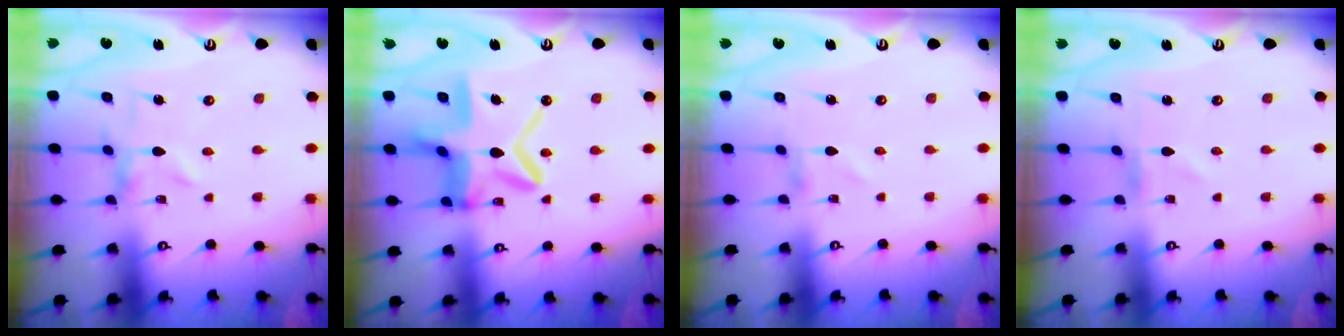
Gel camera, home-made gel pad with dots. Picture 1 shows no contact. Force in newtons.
{"total": 18.4, "press": 18.3, "slide": 1.7}
{"total": 1.1, "press": 1.1, "slide": 0.1}
{"total": 0.0}